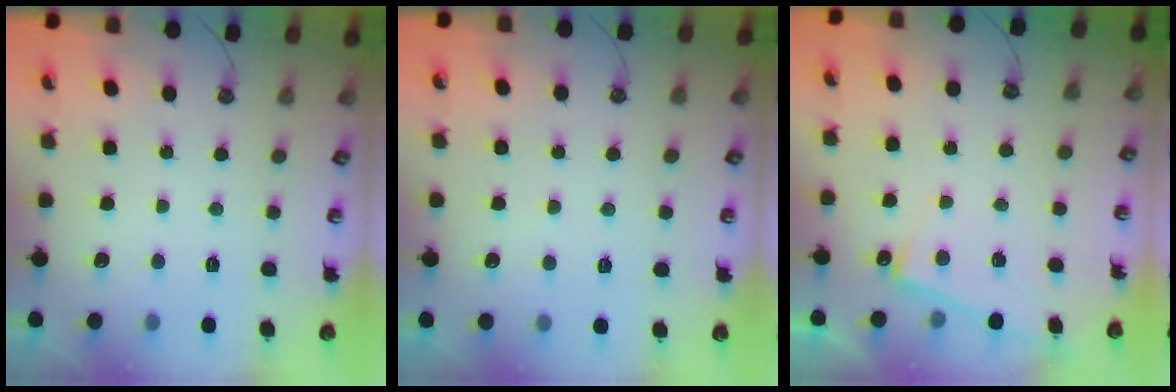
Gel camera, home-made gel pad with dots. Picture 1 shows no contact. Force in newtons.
{"total": 7.5, "press": 7.5, "slide": 0.3}
{"total": 5.5, "press": 5.5, "slide": 0.3}